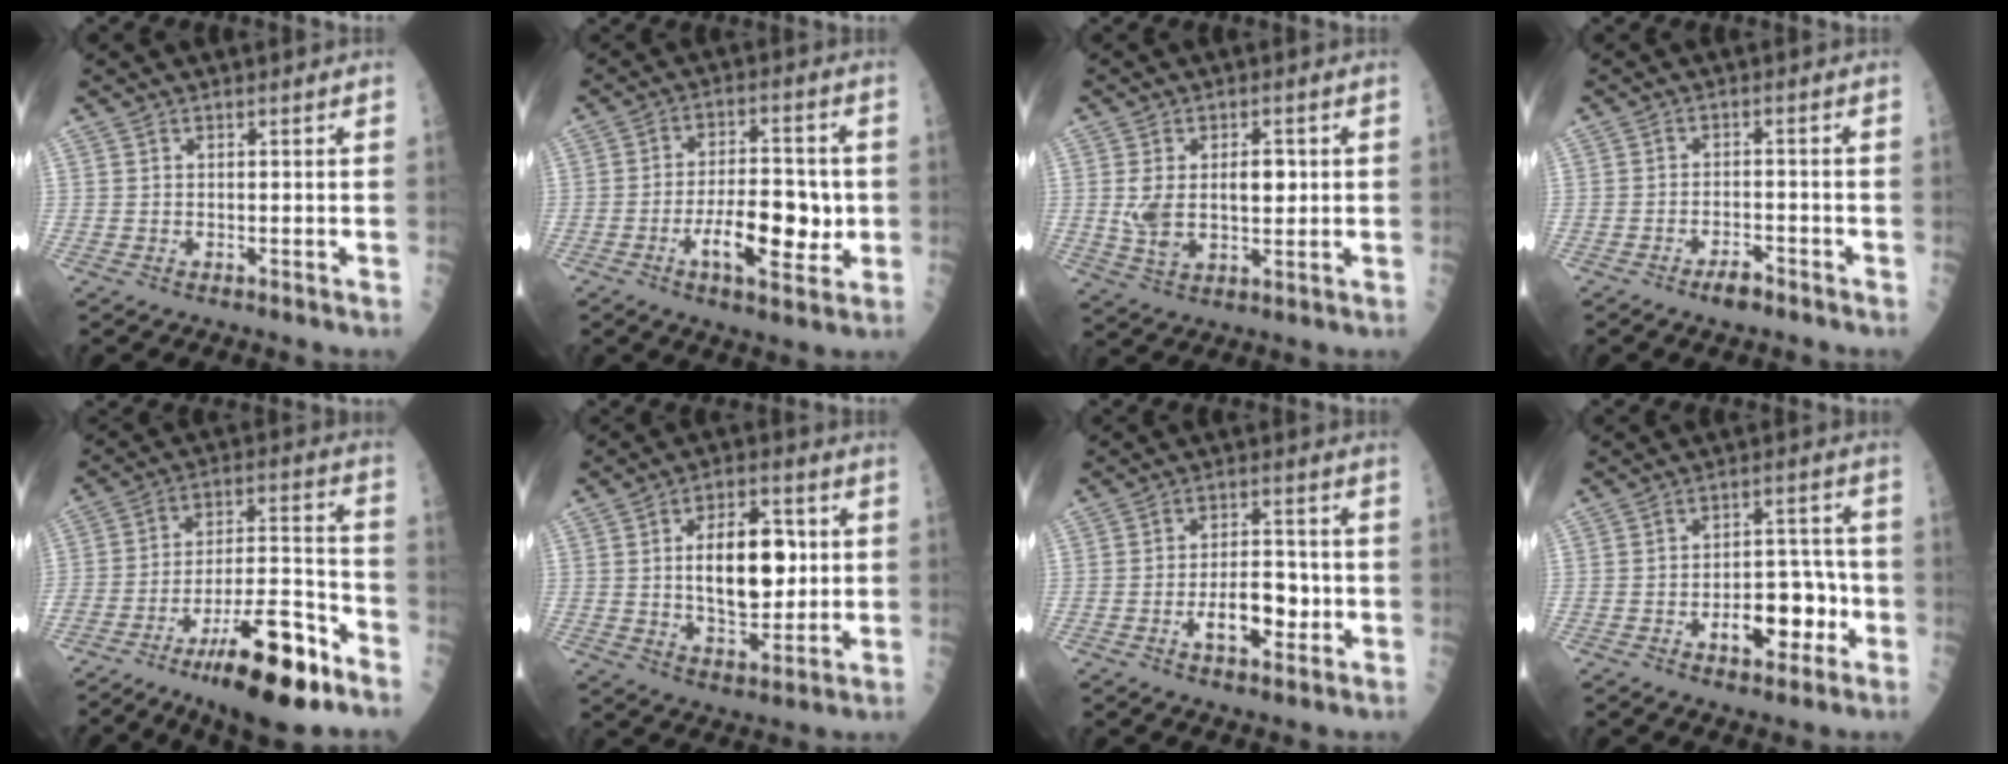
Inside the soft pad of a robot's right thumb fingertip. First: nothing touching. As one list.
[{"total": 12.6, "force": [-2.7, 5.2, 11.1], "torque": [-0.156, 0.012, -0.043]}, {"total": 9.1, "force": [0.9, 5.1, 7.5], "torque": [-0.125, -0.002, 0.024]}, {"total": 3.3, "force": [-2.3, 1.1, 2.0], "torque": [-0.029, 0.014, -0.040]}, {"total": 21.5, "force": [-12.3, 5.8, 16.6], "torque": [-0.273, 0.060, -0.202]}, {"total": 14.6, "force": [1.6, 7.7, 12.2], "torque": [-0.156, 0.001, 0.028]}, {"total": 8.8, "force": [-2.3, 4.3, 7.3], "torque": [-0.099, 0.016, -0.037]}, {"total": 11.0, "force": [-3.6, 6.1, 8.5], "torque": [-0.090, 0.039, -0.049]}]